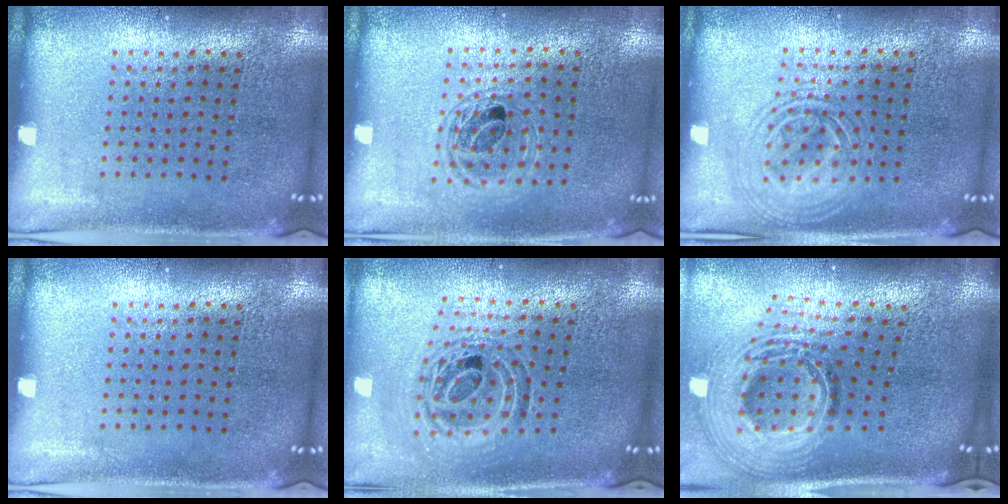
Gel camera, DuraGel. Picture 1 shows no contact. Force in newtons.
{"total": 1.2, "press": 1.1, "slide": 0.5}
{"total": 1.7, "press": 1.7, "slide": 0.3}
{"total": 0.0}
{"total": 1.1, "press": 1.0, "slide": 0.4}
{"total": 2.8, "press": 1.9, "slide": 2.1}